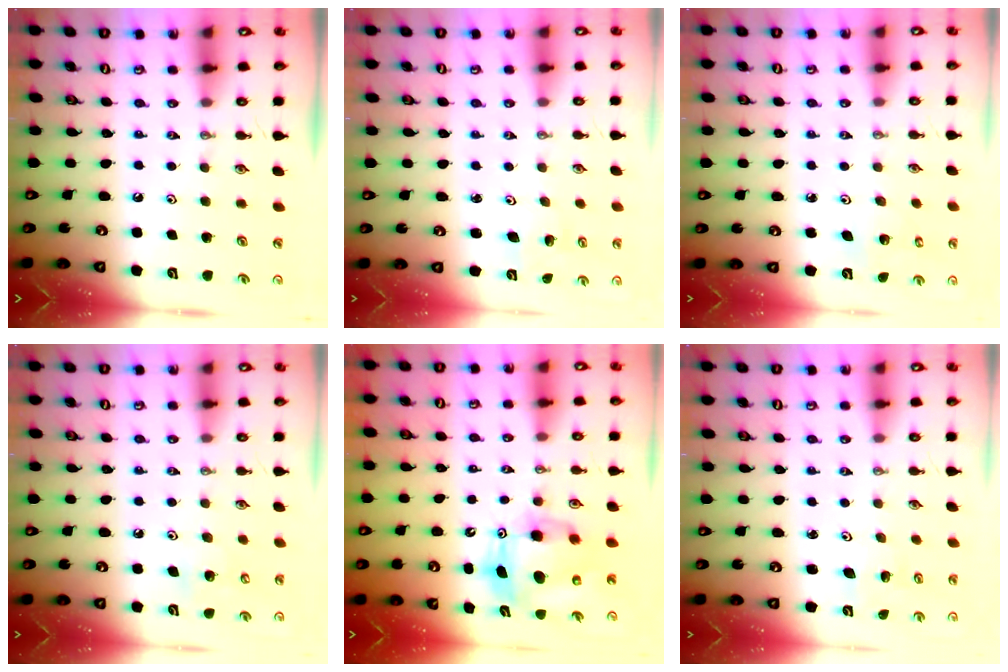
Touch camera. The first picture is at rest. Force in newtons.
{"total": 2.3, "press": 2.3, "slide": 0.2}
{"total": 1.8, "press": 1.8, "slide": 0.1}
{"total": 7.0, "press": 6.9, "slide": 0.8}
{"total": 11.0, "press": 10.8, "slide": 2.2}
{"total": 1.5, "press": 1.5, "slide": 0.1}